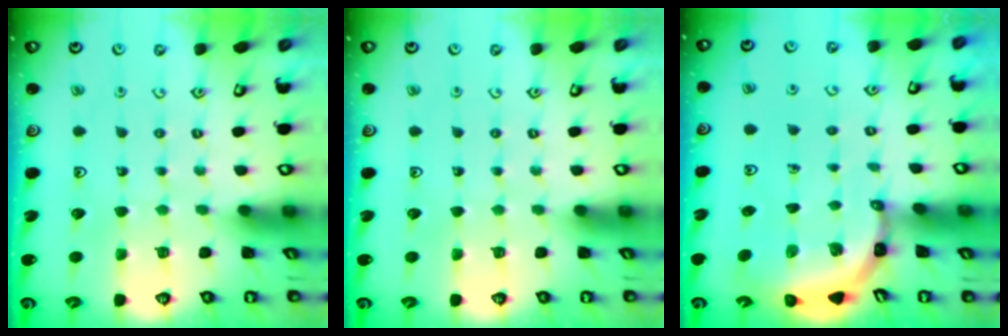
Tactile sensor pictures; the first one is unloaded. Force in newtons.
{"total": 0.0}
{"total": 3.5, "press": 3.5, "slide": 0.2}